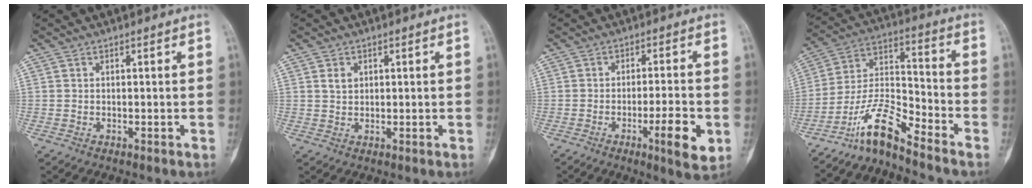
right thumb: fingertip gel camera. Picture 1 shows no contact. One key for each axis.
{"total": 2.1, "fx": 0.8, "fy": 1.6, "fz": 1.2, "tx": -0.015, "ty": -0.001, "tz": 0.016}
{"total": 8.1, "fx": -2.6, "fy": 1.4, "fz": 7.5, "tx": -0.113, "ty": 0.005, "tz": -0.037}
{"total": 10.1, "fx": -8.5, "fy": 1.5, "fz": 5.2, "tx": -0.102, "ty": 0.088, "tz": -0.168}